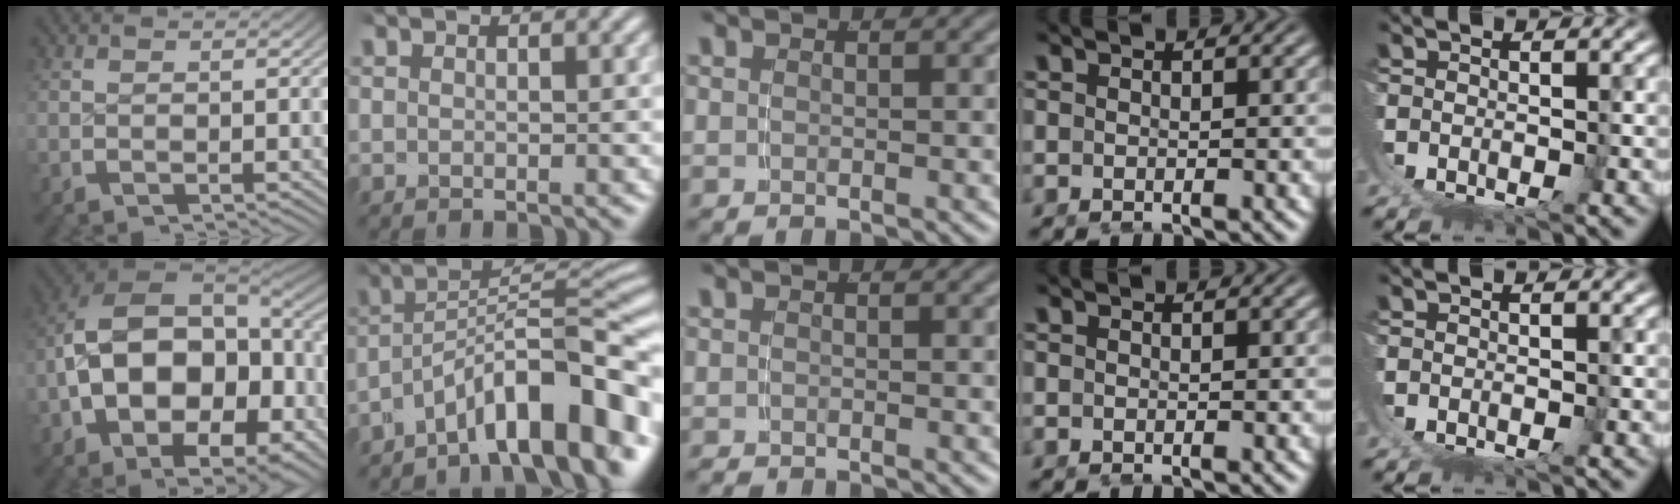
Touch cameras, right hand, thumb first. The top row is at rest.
{"thumb": {"total": 18.4, "force": [-3.6, 13.1, 12.4], "torque": [-0.266, -0.056, -0.041]}, "index": {"total": 8.9, "force": [-3.6, 3.4, 7.4], "torque": [-0.093, 0.013, -0.071]}, "middle": {"total": 1.0, "force": [-1.0, 0.0, -0.1], "torque": [-0.001, -0.008, -0.014]}}